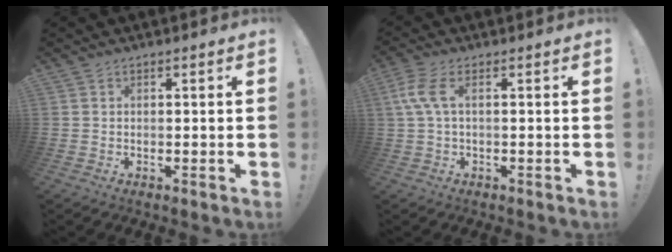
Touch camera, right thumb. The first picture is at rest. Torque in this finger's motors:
{"motor_torque": [0.69, 0.89, 0.97, -0.08, 0.27]}